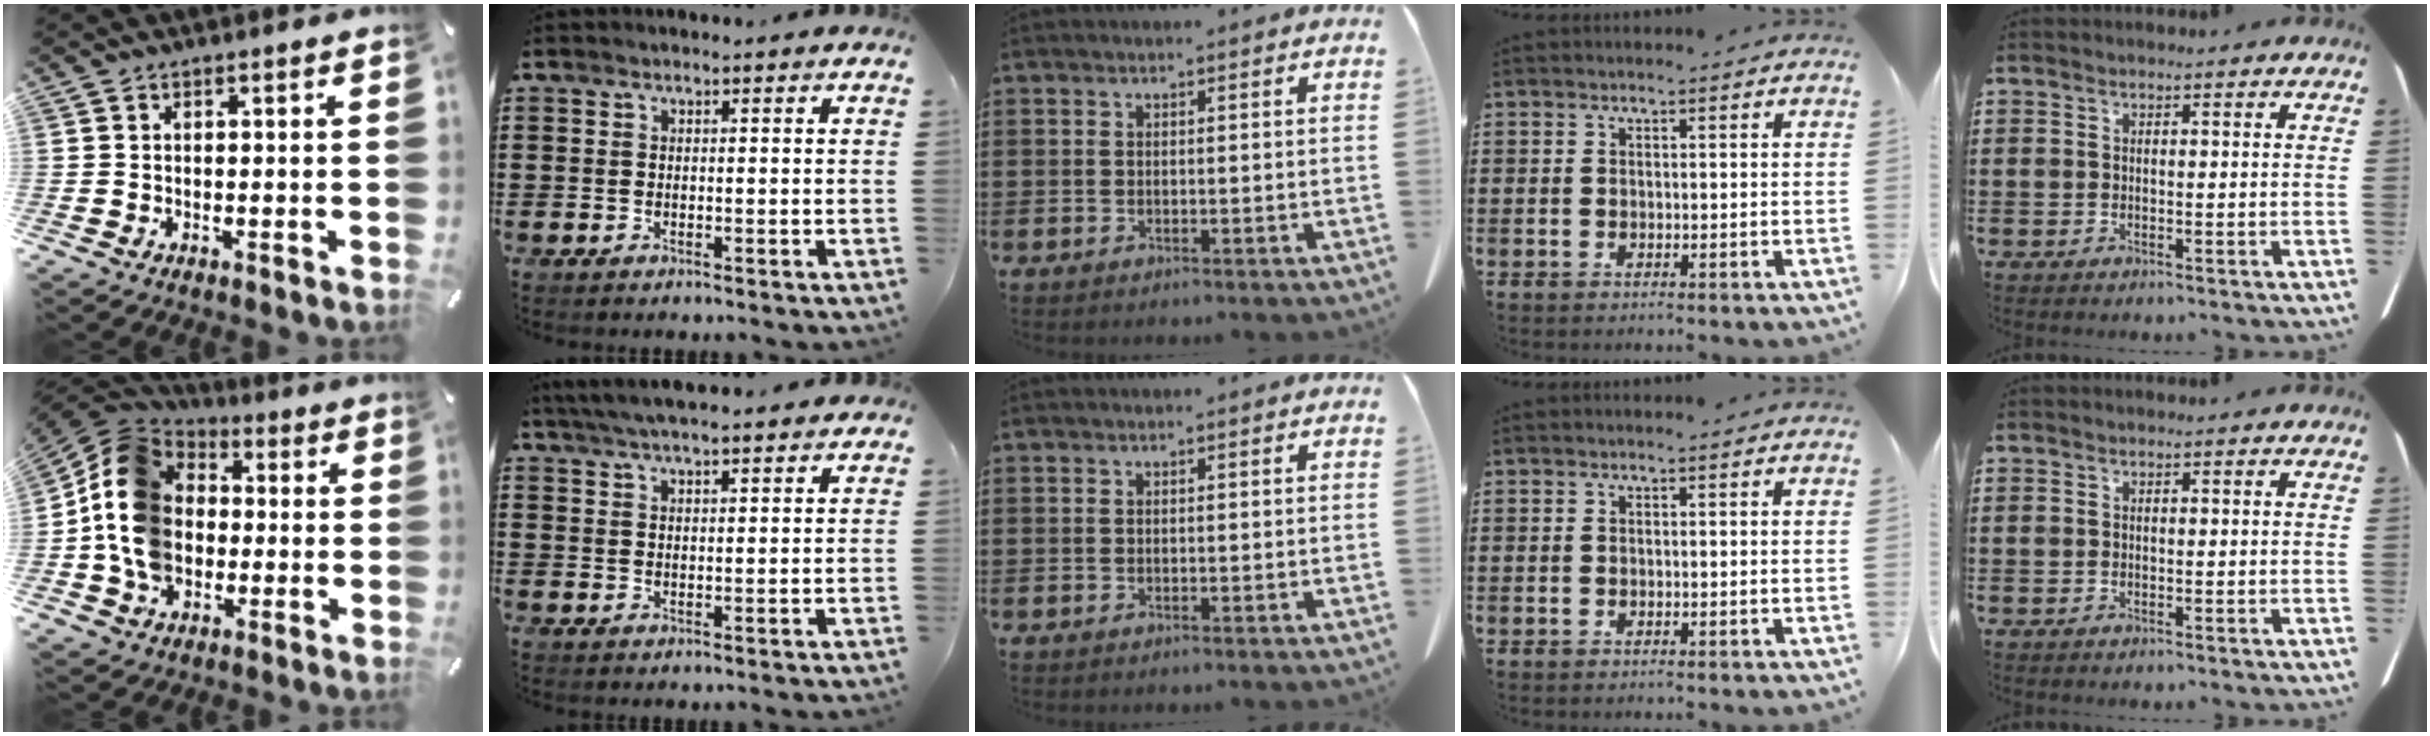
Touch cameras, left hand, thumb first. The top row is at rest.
{"thumb": {"total": 15.2, "force": [-2.6, 12.7, 7.9], "torque": [-0.187, 0.029, -0.050]}, "index": {"total": 4.6, "force": [4.1, 0.3, 2.1], "torque": [-0.051, -0.005, 0.075]}}